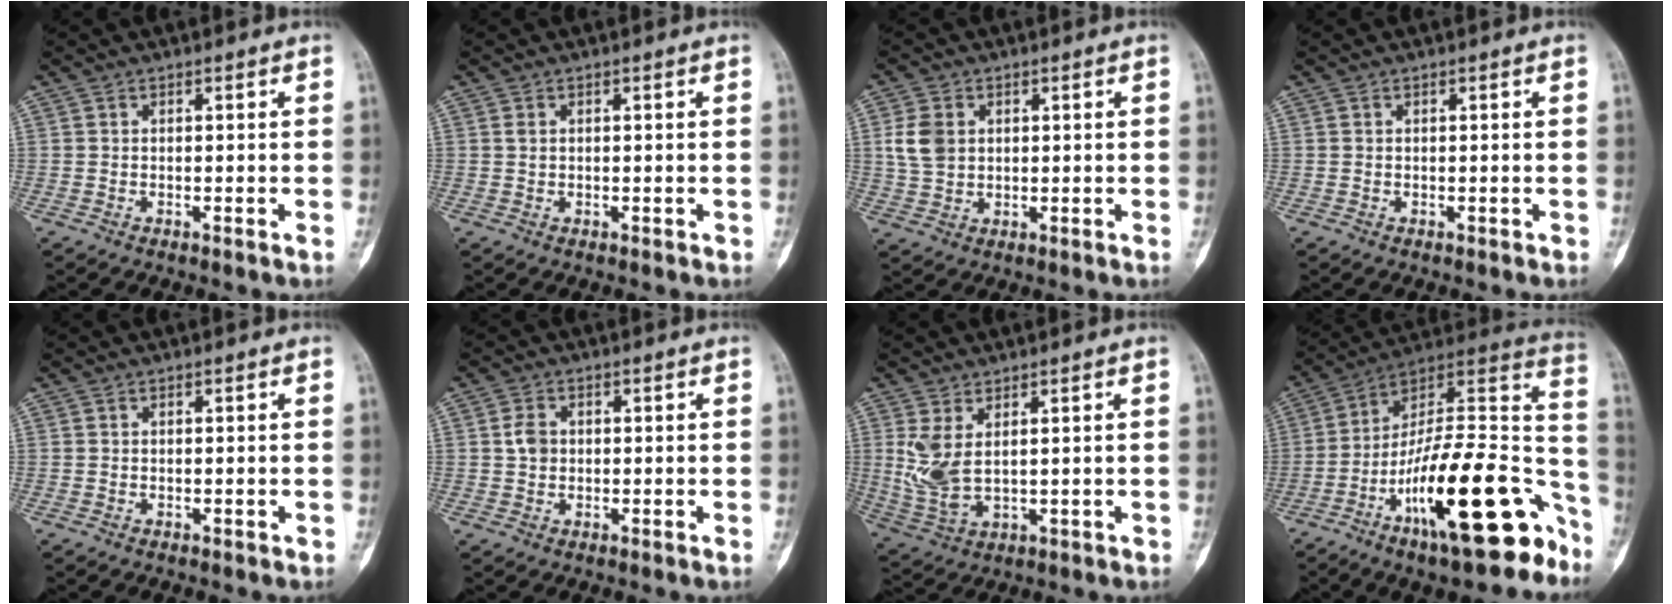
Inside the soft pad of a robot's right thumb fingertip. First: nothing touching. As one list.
[{"total": 1.5, "force": [0.3, 1.2, 0.8], "torque": [-0.008, 0.000, 0.006]}, {"total": 6.1, "force": [1.2, 4.7, 3.7], "torque": [-0.062, 0.000, 0.025]}, {"total": 0.0}, {"total": 0.0}, {"total": 3.2, "force": [0.2, 2.5, 1.9], "torque": [-0.025, 0.004, 0.000]}, {"total": 7.4, "force": [1.7, 4.1, 5.9], "torque": [-0.126, -0.009, 0.053]}, {"total": 28.3, "force": [-13.9, 9.4, 22.8], "torque": [-0.289, 0.090, -0.225]}]